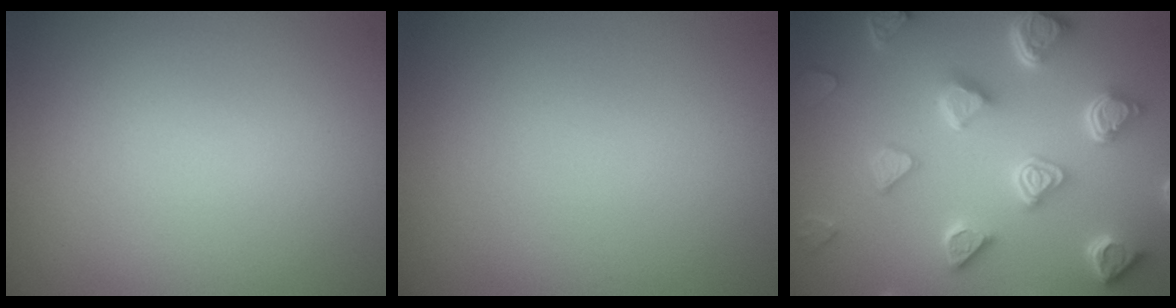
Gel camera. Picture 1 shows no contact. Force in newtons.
{"total": 0.0}
{"total": 7.1, "press": 5.5, "slide": 4.4}